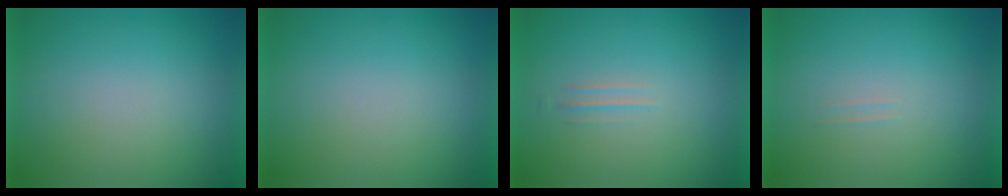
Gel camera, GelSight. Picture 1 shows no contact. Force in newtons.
{"total": 0.0}
{"total": 1.3}
{"total": 1.1}